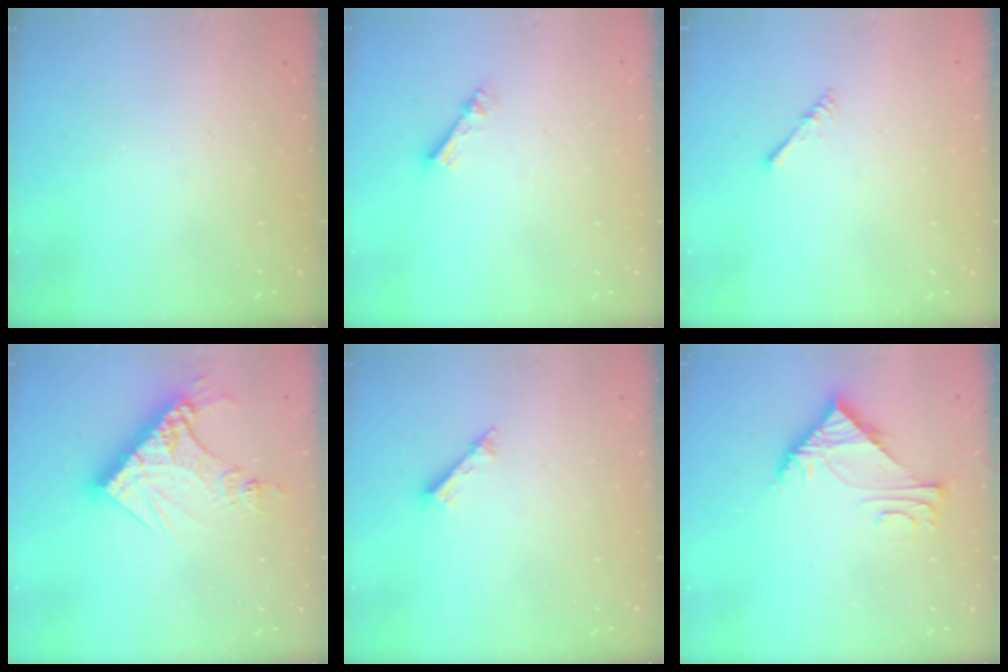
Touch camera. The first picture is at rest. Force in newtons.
{"total": 4.3, "press": 4.3, "slide": 0.2}
{"total": 1.6, "press": 1.6, "slide": 0.4}
{"total": 14.5, "press": 14.4, "slide": 1.8}
{"total": 2.2, "press": 2.1, "slide": 0.4}
{"total": 5.6, "press": 5.6, "slide": 0.3}